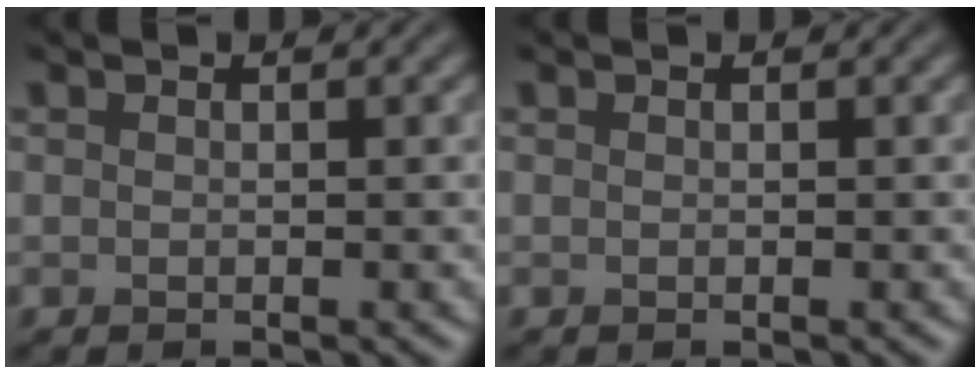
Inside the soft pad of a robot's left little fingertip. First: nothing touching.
{"total": 0.0}